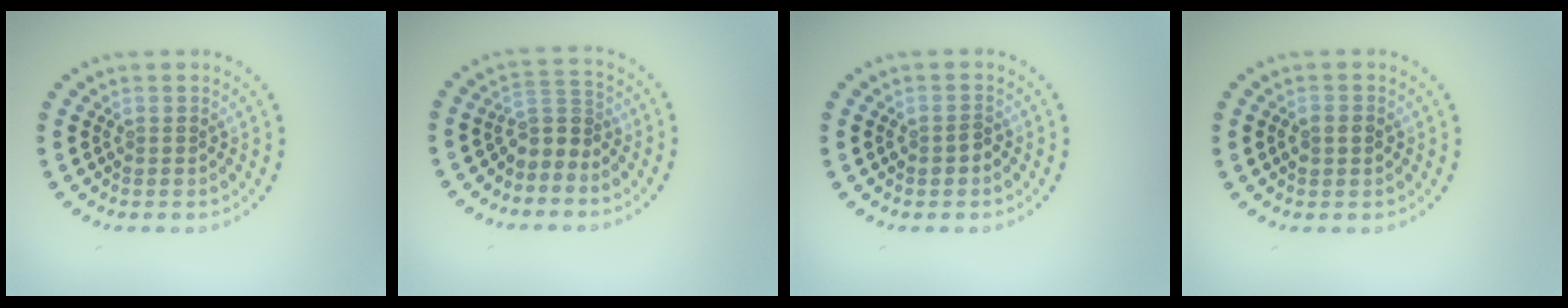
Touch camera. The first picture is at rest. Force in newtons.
{"total": 2.6, "press": 2.0, "slide": 1.8}
{"total": 1.2, "press": 1.1, "slide": 0.4}
{"total": 1.5, "press": 1.5, "slide": 0.3}